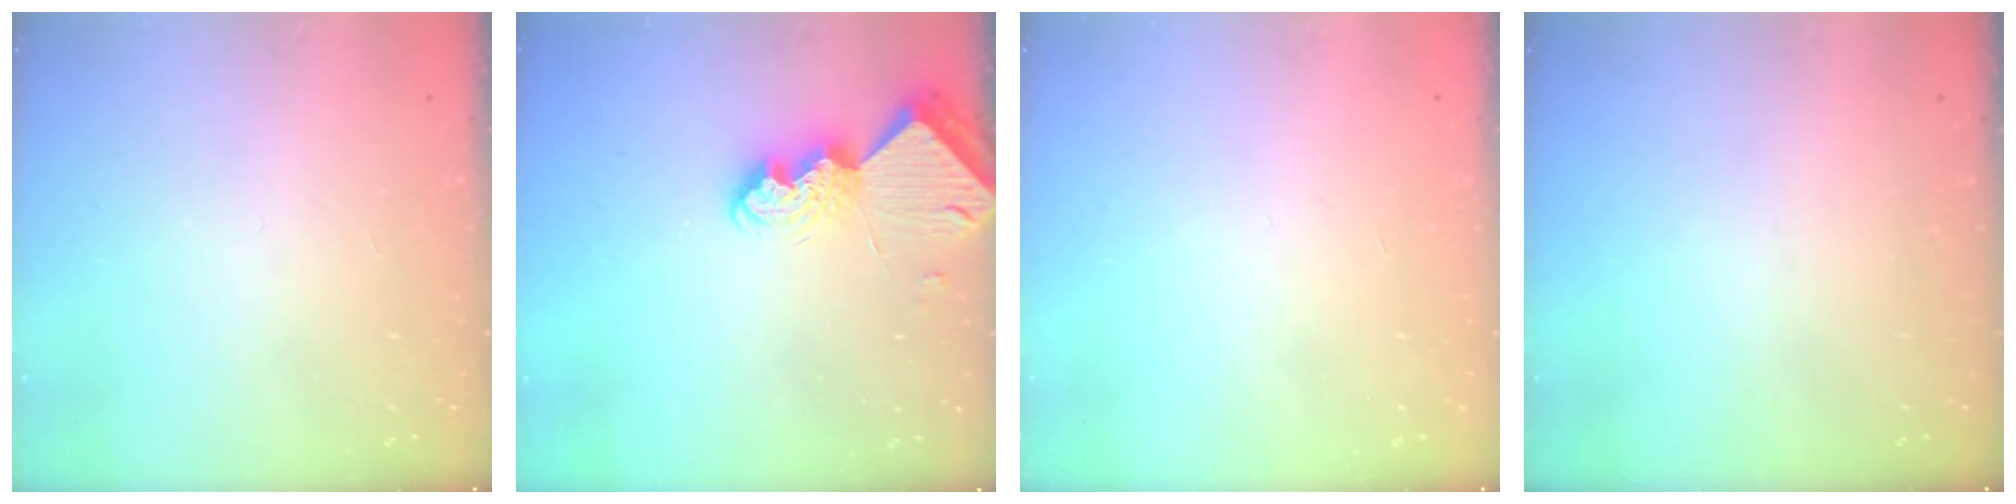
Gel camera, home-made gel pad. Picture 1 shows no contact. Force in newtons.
{"total": 8.7, "press": 8.7, "slide": 0.7}
{"total": 0.0}
{"total": 0.0}